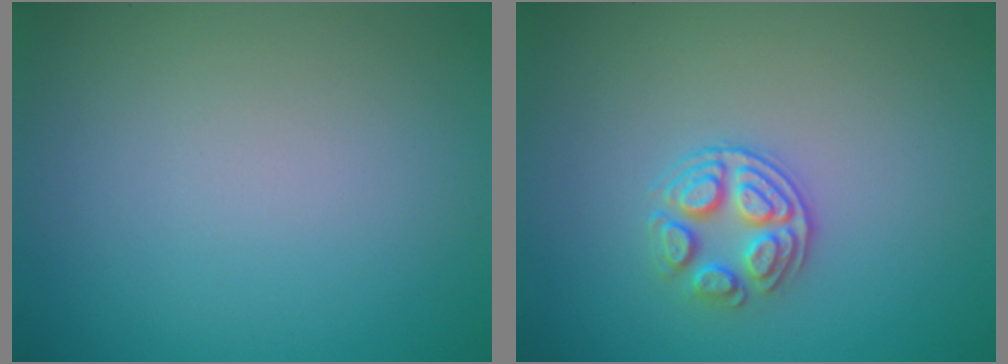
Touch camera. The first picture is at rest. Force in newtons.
{"total": 2.9, "press": 2.6, "slide": 1.3}